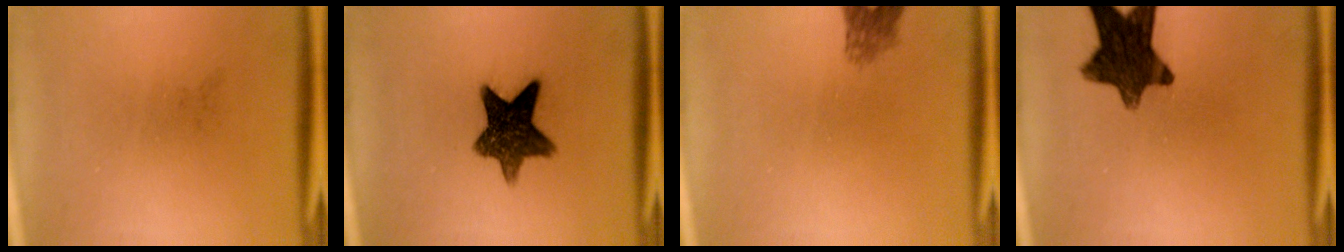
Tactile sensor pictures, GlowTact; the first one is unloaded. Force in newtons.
{"total": 10.7}
{"total": 2.4}
{"total": 11.8}